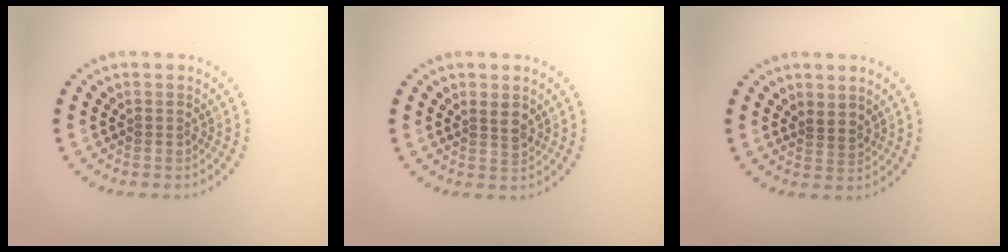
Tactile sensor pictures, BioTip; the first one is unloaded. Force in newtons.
{"total": 1.3, "press": 1.1, "slide": 0.7}
{"total": 0.9, "press": 0.6, "slide": 0.7}